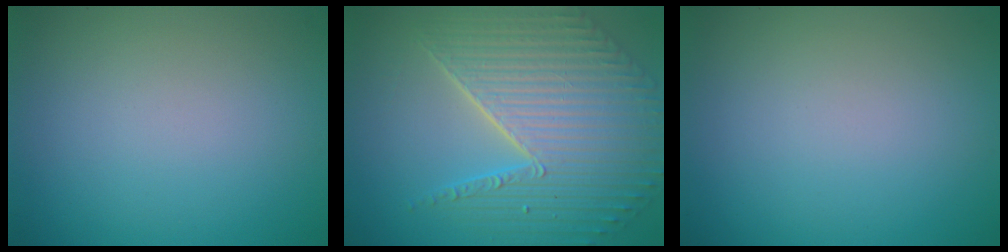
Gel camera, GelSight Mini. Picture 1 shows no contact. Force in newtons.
{"total": 7.6, "press": 5.8, "slide": 4.9}
{"total": 0.0}